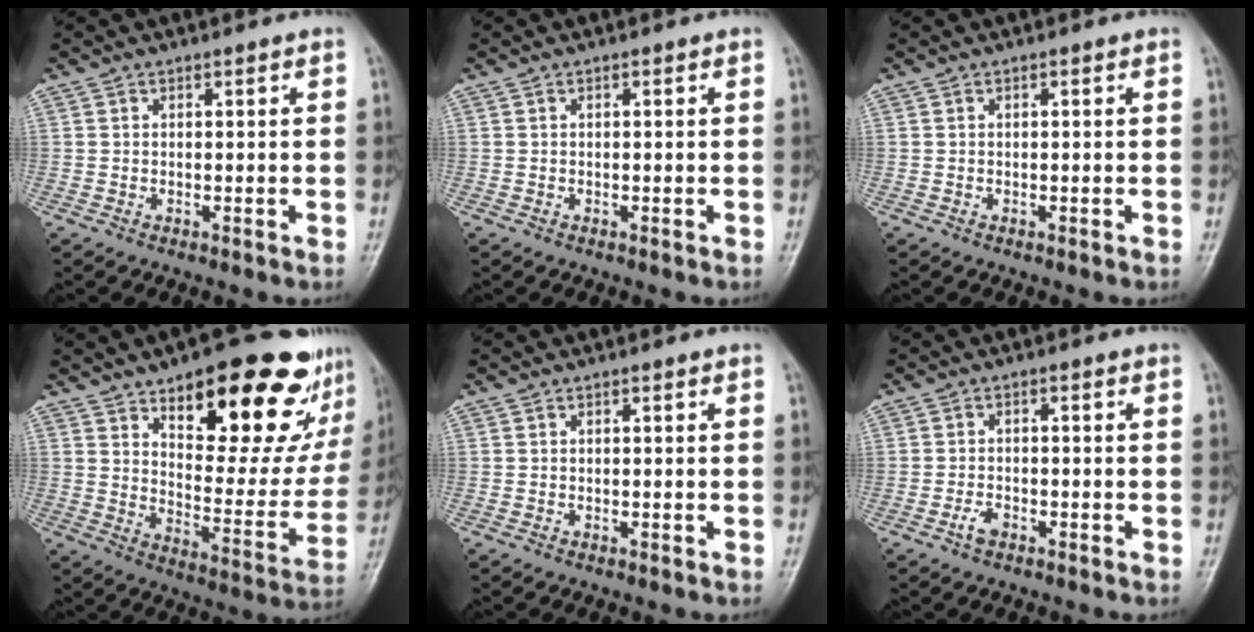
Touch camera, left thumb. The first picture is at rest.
{"total": 0.0}
{"total": 0.0}
{"total": 25.4, "force": [14.9, 9.9, 18.0], "torque": [-0.192, -0.065, 0.216]}
{"total": 0.0}
{"total": 2.4, "force": [-1.5, 1.2, 1.4], "torque": [-0.028, 0.011, -0.028]}